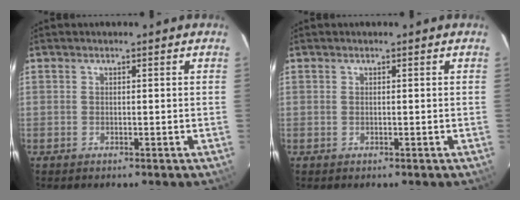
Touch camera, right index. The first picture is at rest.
{"total": 0.0}